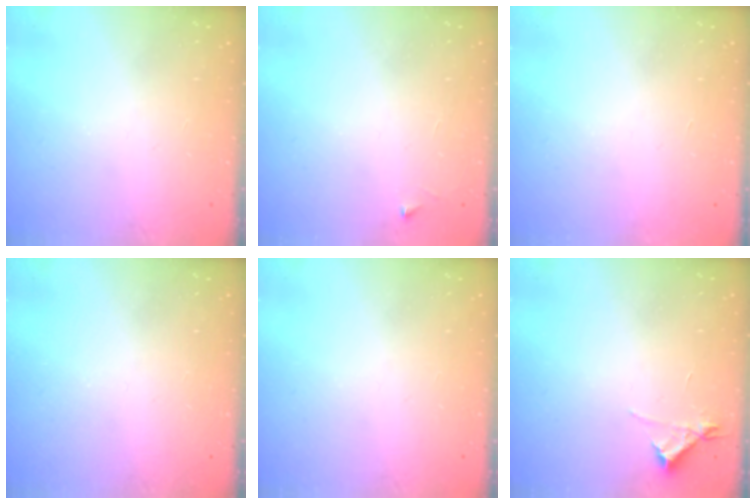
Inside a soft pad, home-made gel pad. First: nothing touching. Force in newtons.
{"total": 2.5, "press": 2.5, "slide": 0.3}
{"total": 1.7, "press": 1.7, "slide": 0.1}
{"total": 0.0}
{"total": 0.0}
{"total": 5.0, "press": 4.9, "slide": 0.7}